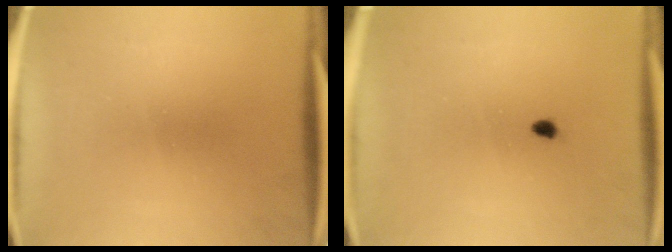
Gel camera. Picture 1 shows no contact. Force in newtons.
{"total": 0.7}